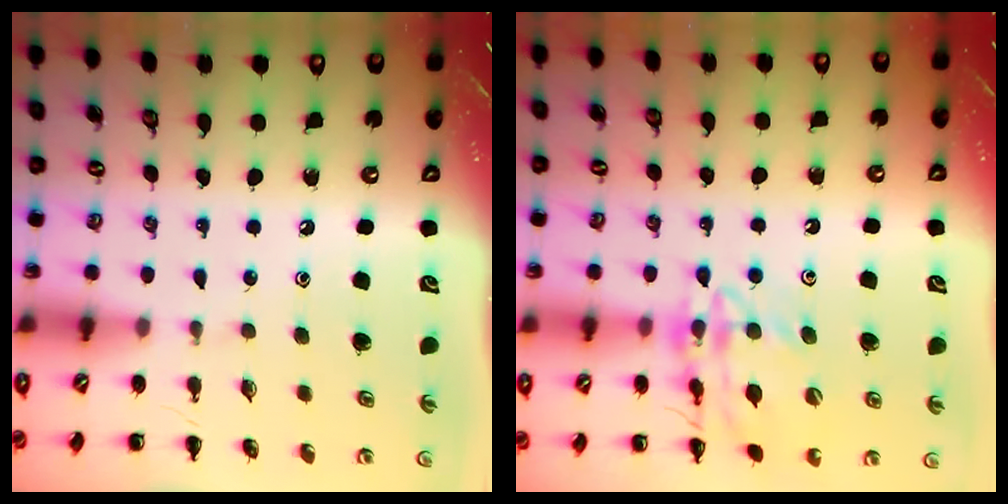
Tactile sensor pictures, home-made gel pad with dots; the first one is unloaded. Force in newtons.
{"total": 14.7, "press": 14.6, "slide": 1.9}